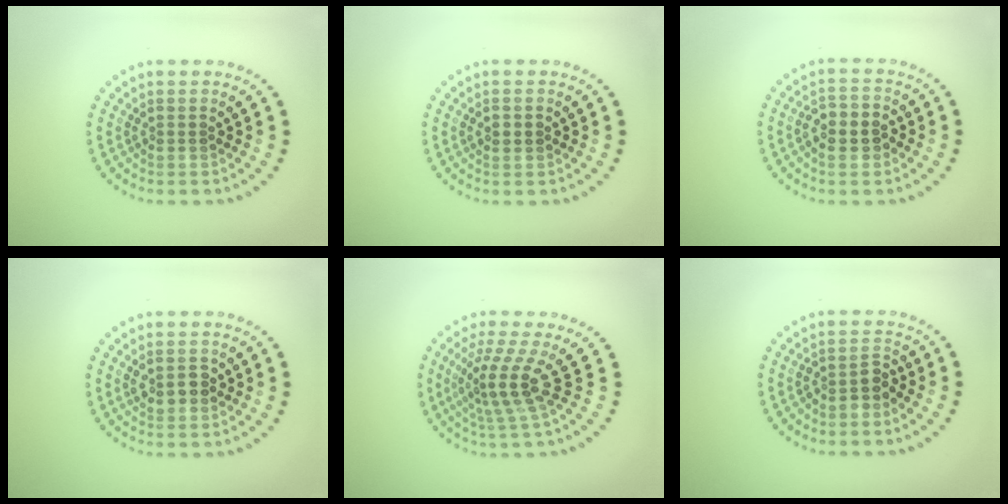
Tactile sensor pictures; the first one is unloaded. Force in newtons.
{"total": 1.8, "press": 1.8, "slide": 0.1}
{"total": 3.2, "press": 3.1, "slide": 0.6}
{"total": 2.1, "press": 2.0, "slide": 0.3}
{"total": 4.0, "press": 2.8, "slide": 2.9}
{"total": 1.9, "press": 1.6, "slide": 1.0}